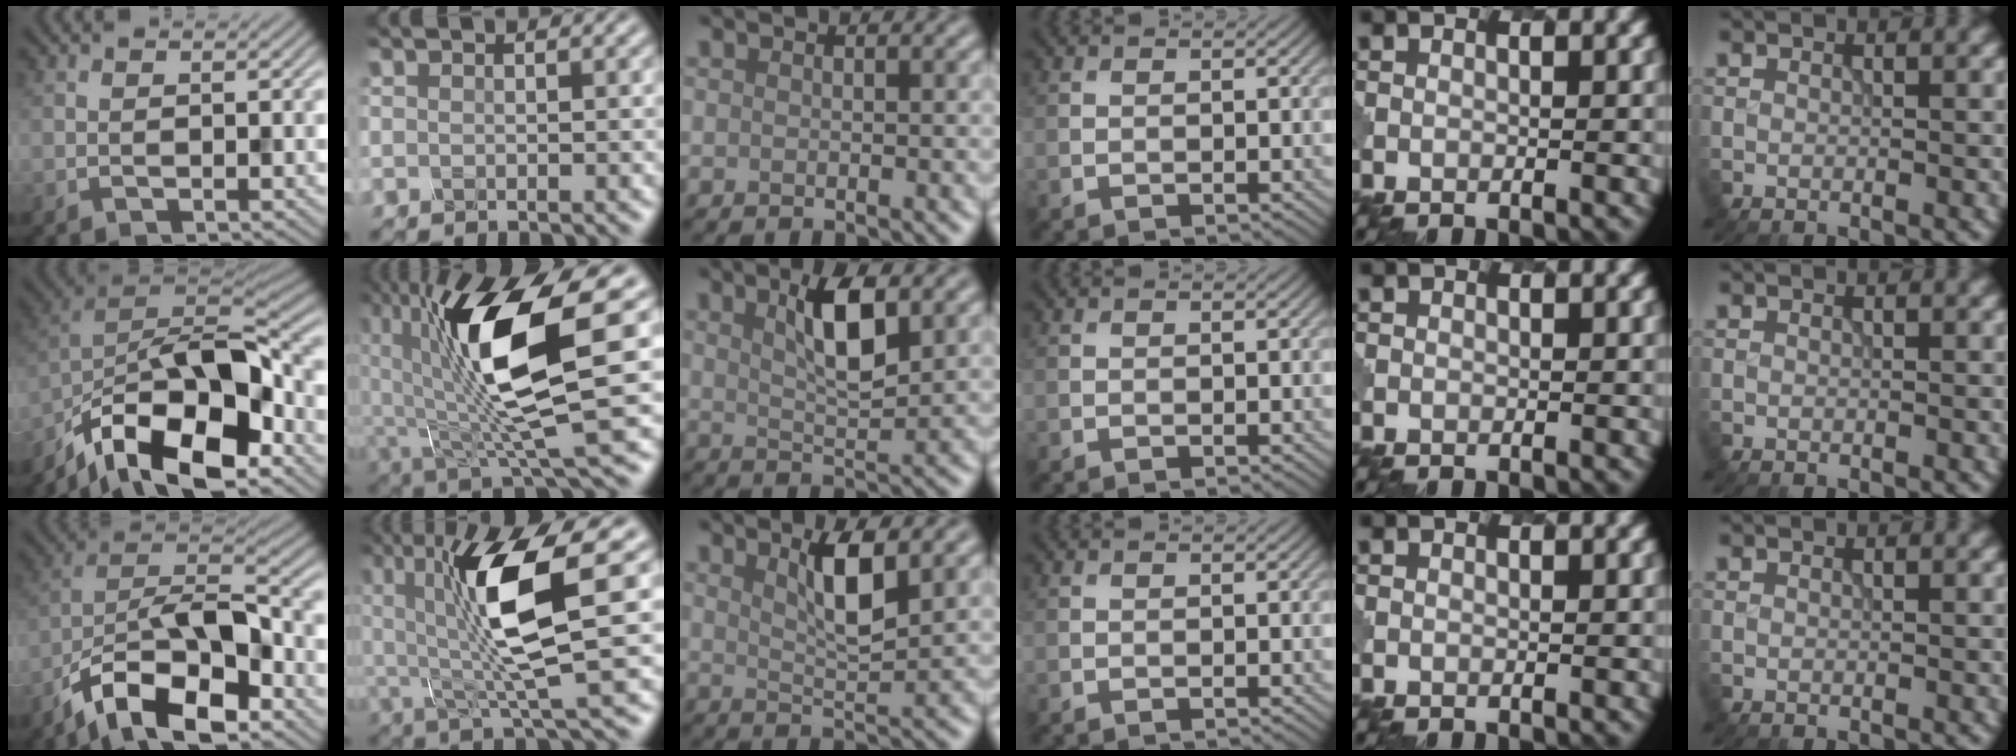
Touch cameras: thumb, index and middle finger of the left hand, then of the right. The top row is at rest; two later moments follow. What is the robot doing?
{"motion": "twist", "object": "rubiks cube"}